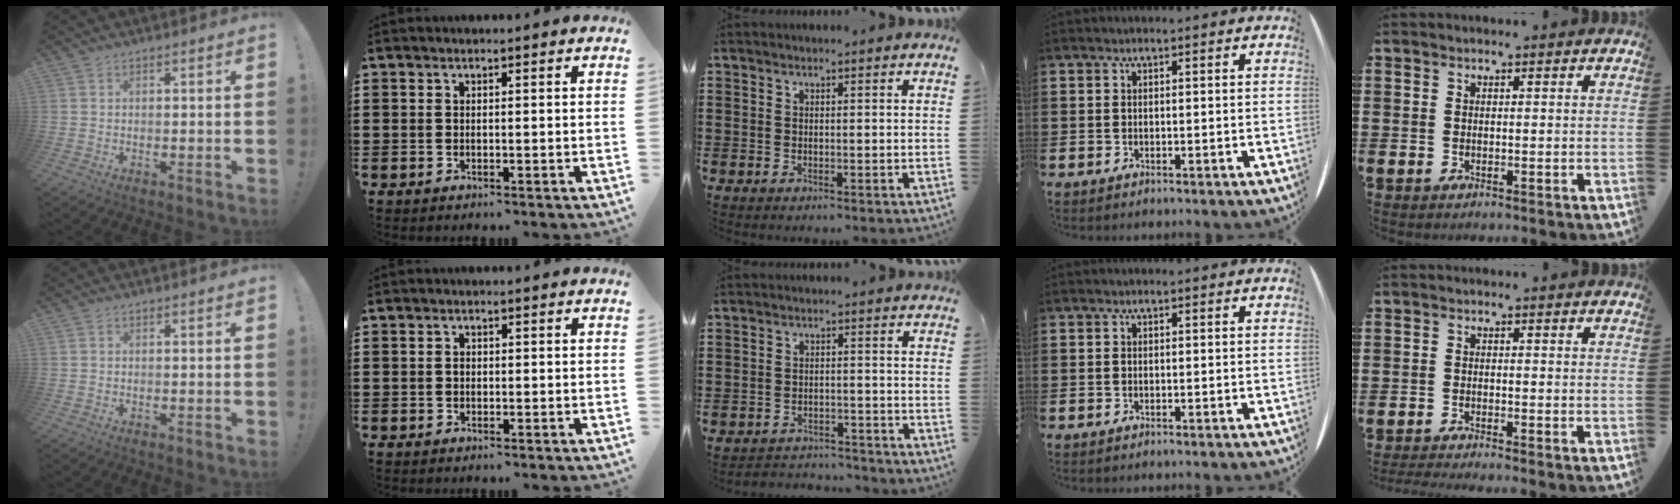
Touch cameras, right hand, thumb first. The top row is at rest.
{"index": {"total": 0.8, "force": [-0.1, 0.6, 0.5], "torque": [-0.012, 0.002, -0.002]}, "middle": {"total": 3.1, "force": [-3.1, 0.4, -0.2], "torque": [-0.006, -0.002, -0.067]}, "little": {"total": 0.6, "force": [-0.6, -0.2, 0.1], "torque": [-0.001, -0.005, -0.011]}}